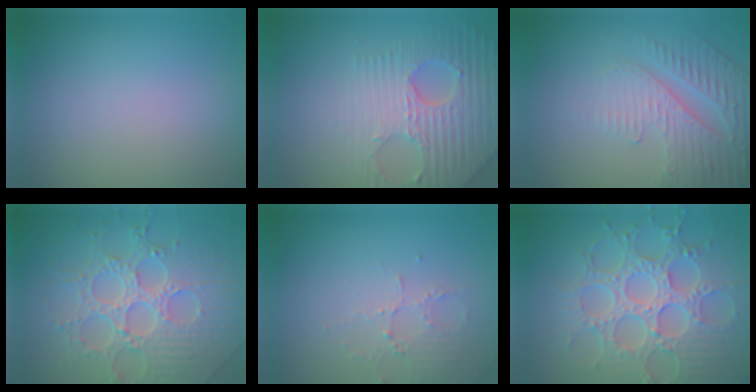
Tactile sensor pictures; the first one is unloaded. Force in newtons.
{"total": 7.0, "press": 5.2, "slide": 4.7}
{"total": 5.0, "press": 3.4, "slide": 3.7}
{"total": 8.3, "press": 6.0, "slide": 5.6}
{"total": 2.1, "press": 2.1, "slide": 0.4}
{"total": 8.5, "press": 6.5, "slide": 5.4}